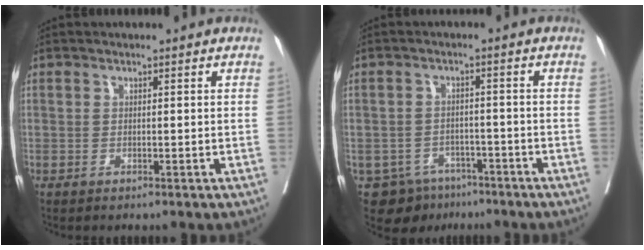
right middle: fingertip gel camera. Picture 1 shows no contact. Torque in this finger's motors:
{"motor_torque": [0.29, -0.30, 0.03, 0.00]}